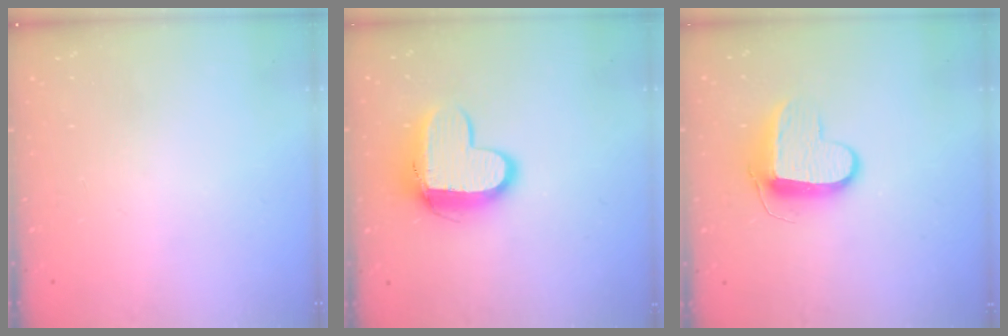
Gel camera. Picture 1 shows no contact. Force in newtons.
{"total": 12.0, "press": 11.9, "slide": 1.2}
{"total": 10.1, "press": 10.1, "slide": 0.5}